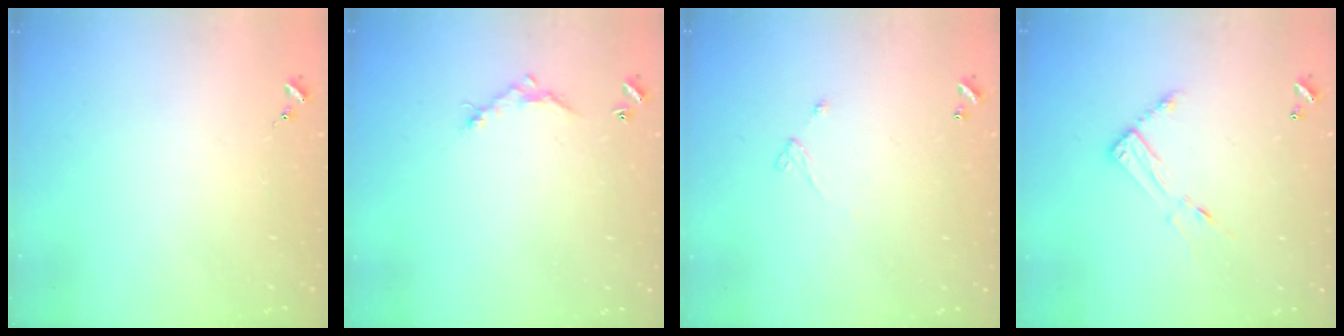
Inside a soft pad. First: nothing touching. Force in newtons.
{"total": 5.8, "press": 5.8, "slide": 0.3}
{"total": 4.7, "press": 4.7, "slide": 0.3}
{"total": 9.6, "press": 9.6, "slide": 0.4}